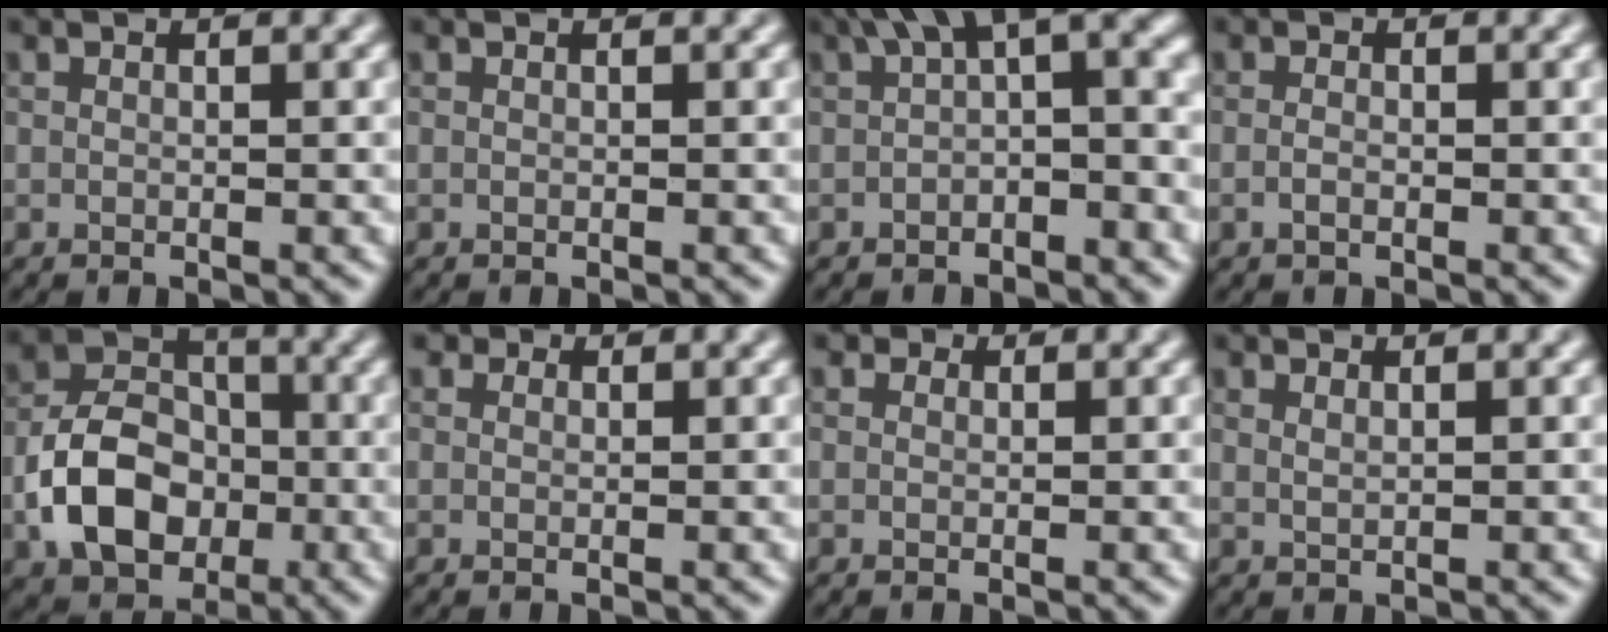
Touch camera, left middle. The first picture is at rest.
{"total": 0.0}
{"total": 6.9, "force": [1.5, 2.9, 6.0], "torque": [-0.078, 0.018, 0.011]}
{"total": 0.8, "force": [-0.3, 0.4, 0.7], "torque": [-0.016, -0.002, -0.007]}
{"total": 7.5, "force": [-2.2, 5.4, 4.8], "torque": [-0.086, 0.002, -0.044]}
{"total": 0.9, "force": [0.6, 0.6, 0.2], "torque": [-0.002, -0.004, 0.000]}
{"total": 0.8, "force": [0.5, 0.6, 0.2], "torque": [-0.001, -0.004, -0.001]}
{"total": 0.9, "force": [0.6, 0.3, 0.5], "torque": [-0.009, -0.001, 0.010]}